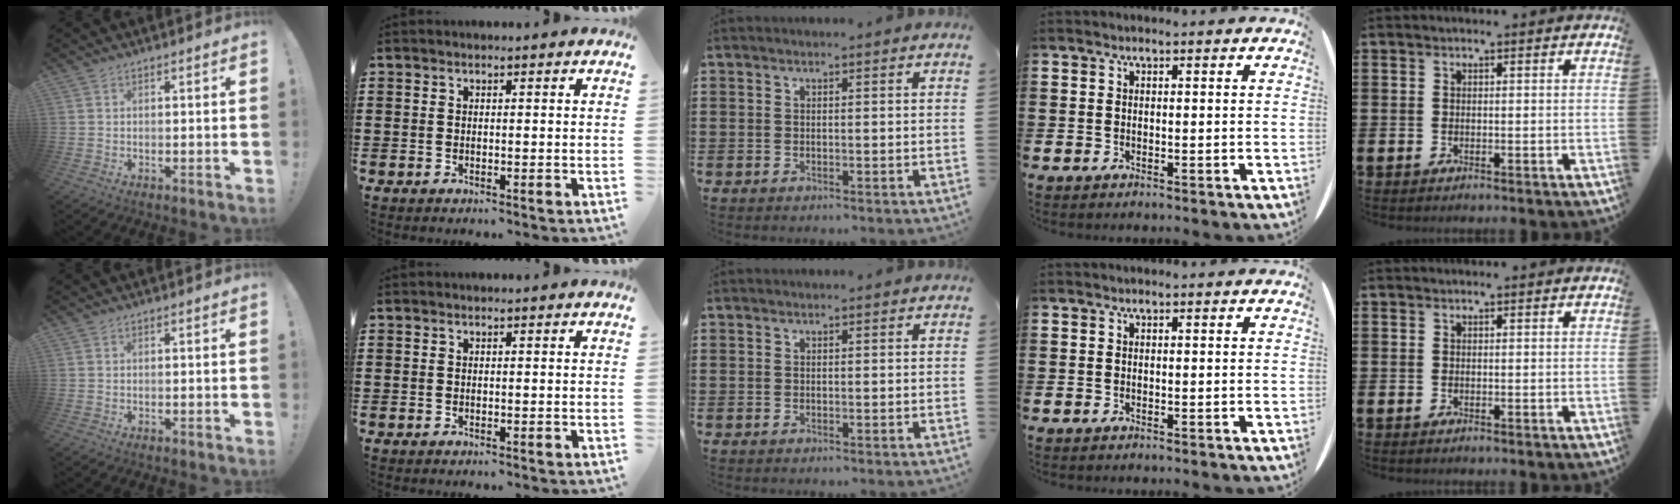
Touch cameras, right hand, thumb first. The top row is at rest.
{}